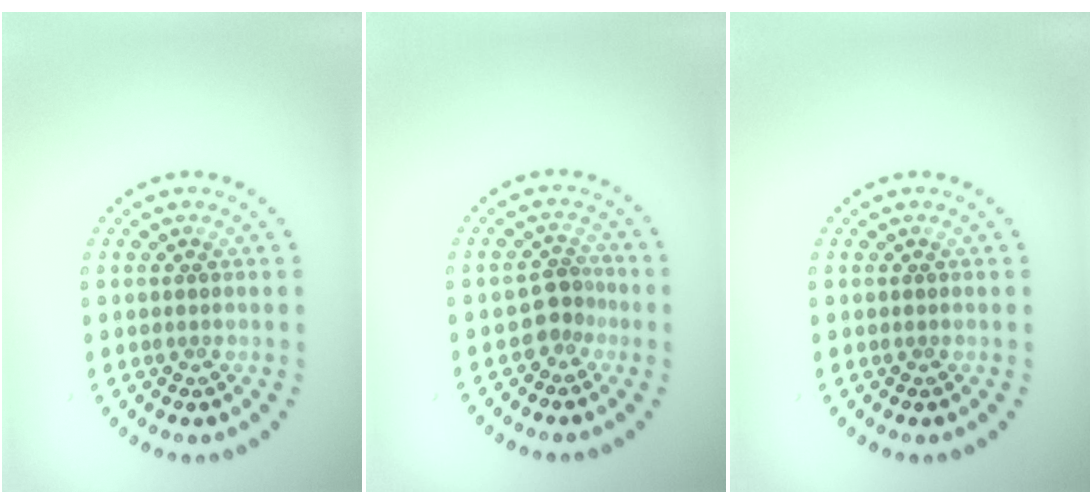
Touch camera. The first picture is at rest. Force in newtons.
{"total": 2.0, "press": 1.5, "slide": 1.3}
{"total": 0.0}